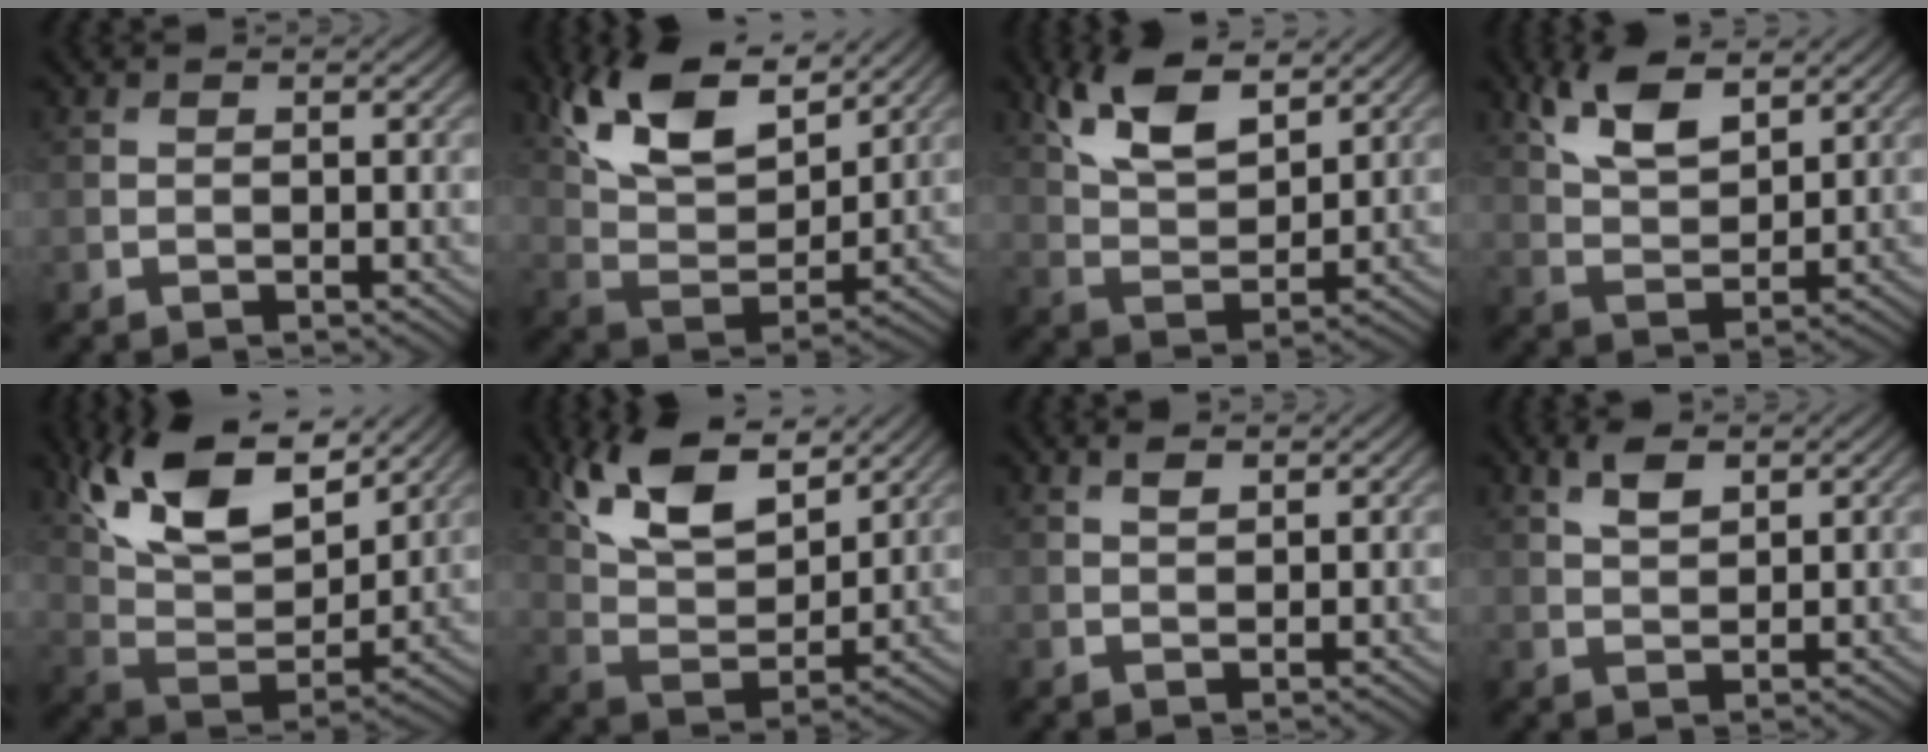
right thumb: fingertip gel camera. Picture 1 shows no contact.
{"total": 12.9, "force": [8.6, 5.2, 8.1], "torque": [-0.169, 0.004, 0.153]}
{"total": 8.9, "force": [5.3, 3.9, 6.1], "torque": [-0.136, 0.005, 0.107]}
{"total": 7.3, "force": [4.3, 3.1, 5.0], "torque": [-0.113, 0.002, 0.088]}
{"total": 14.7, "force": [9.8, 5.8, 9.3], "torque": [-0.193, 0.010, 0.160]}
{"total": 11.6, "force": [7.6, 4.6, 7.6], "torque": [-0.161, 0.003, 0.140]}
{"total": 1.3, "force": [1.0, 0.4, 0.8], "torque": [-0.020, 0.002, 0.020]}
{"total": 2.9, "force": [1.8, 1.2, 1.9], "torque": [-0.045, 0.002, 0.038]}